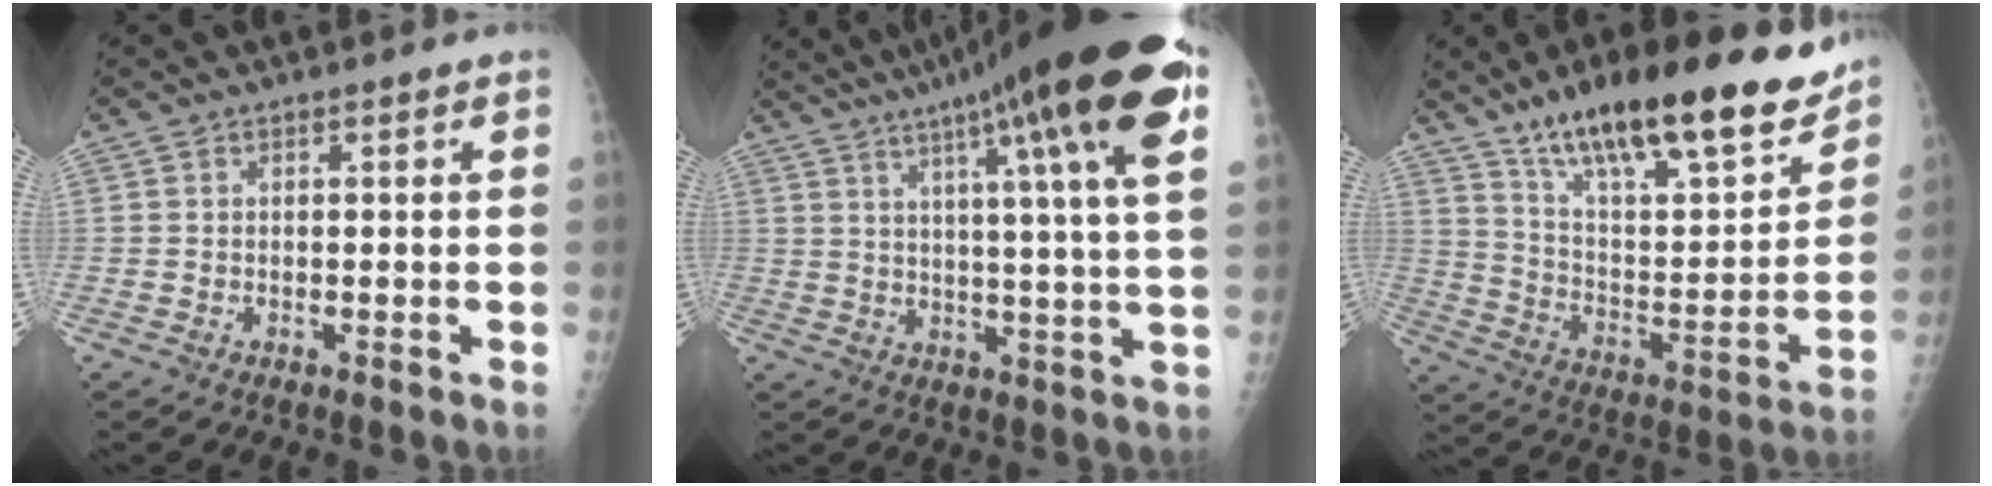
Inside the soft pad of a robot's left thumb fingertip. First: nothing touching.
{"total": 23.6, "force": [12.2, 2.2, 20.1], "torque": [-0.301, -0.009, 0.162]}
{"total": 27.1, "force": [19.5, 7.4, 17.3], "torque": [-0.237, -0.071, 0.316]}